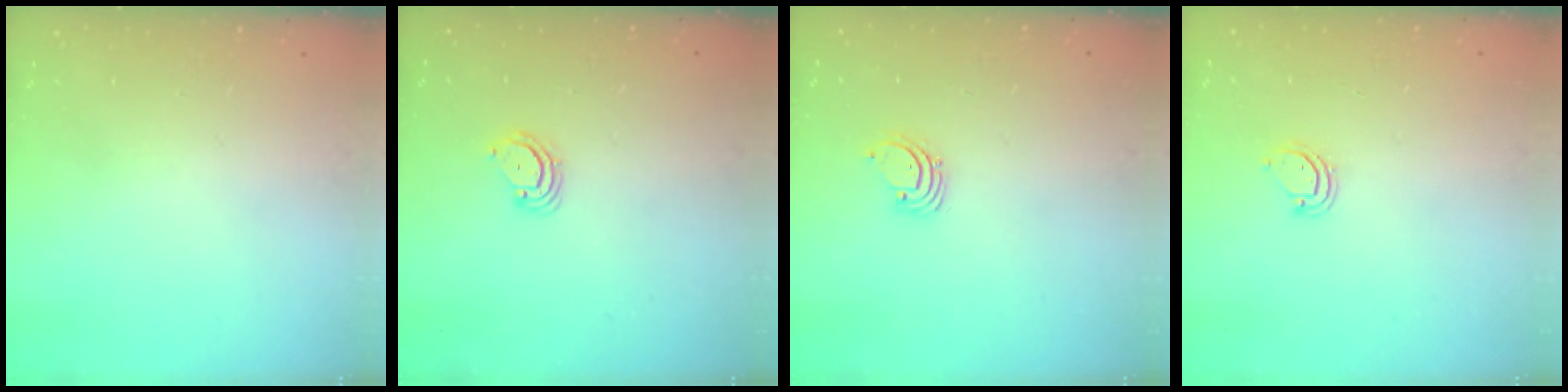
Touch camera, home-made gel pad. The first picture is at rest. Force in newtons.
{"total": 3.9, "press": 3.9, "slide": 0.2}
{"total": 1.4, "press": 1.4, "slide": 0.1}
{"total": 3.9, "press": 3.9, "slide": 0.4}